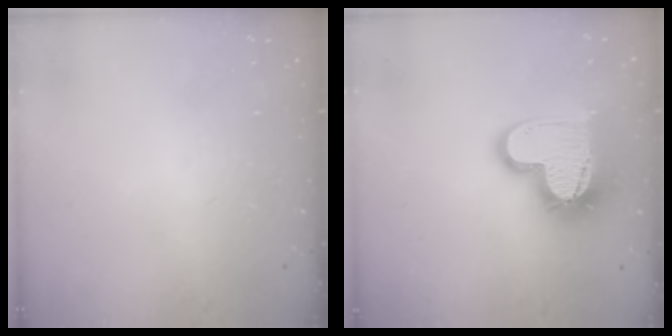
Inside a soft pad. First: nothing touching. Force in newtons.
{"total": 17.8, "press": 17.7, "slide": 1.6}